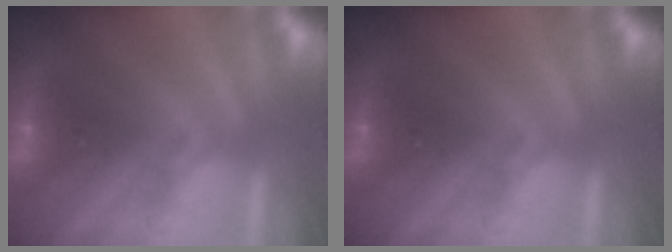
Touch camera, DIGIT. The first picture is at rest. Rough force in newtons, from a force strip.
{"total": 0.0}